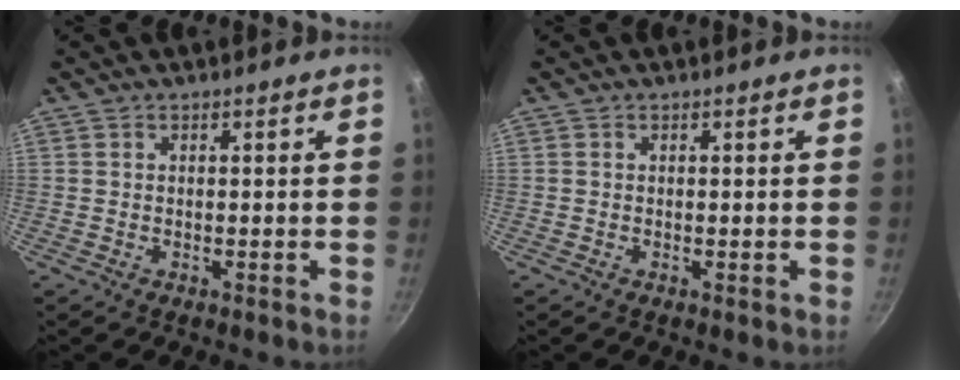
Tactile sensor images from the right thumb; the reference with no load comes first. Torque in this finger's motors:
{"motor_torque": [0.22, -0.02, 0.22, -0.04, 0.02]}